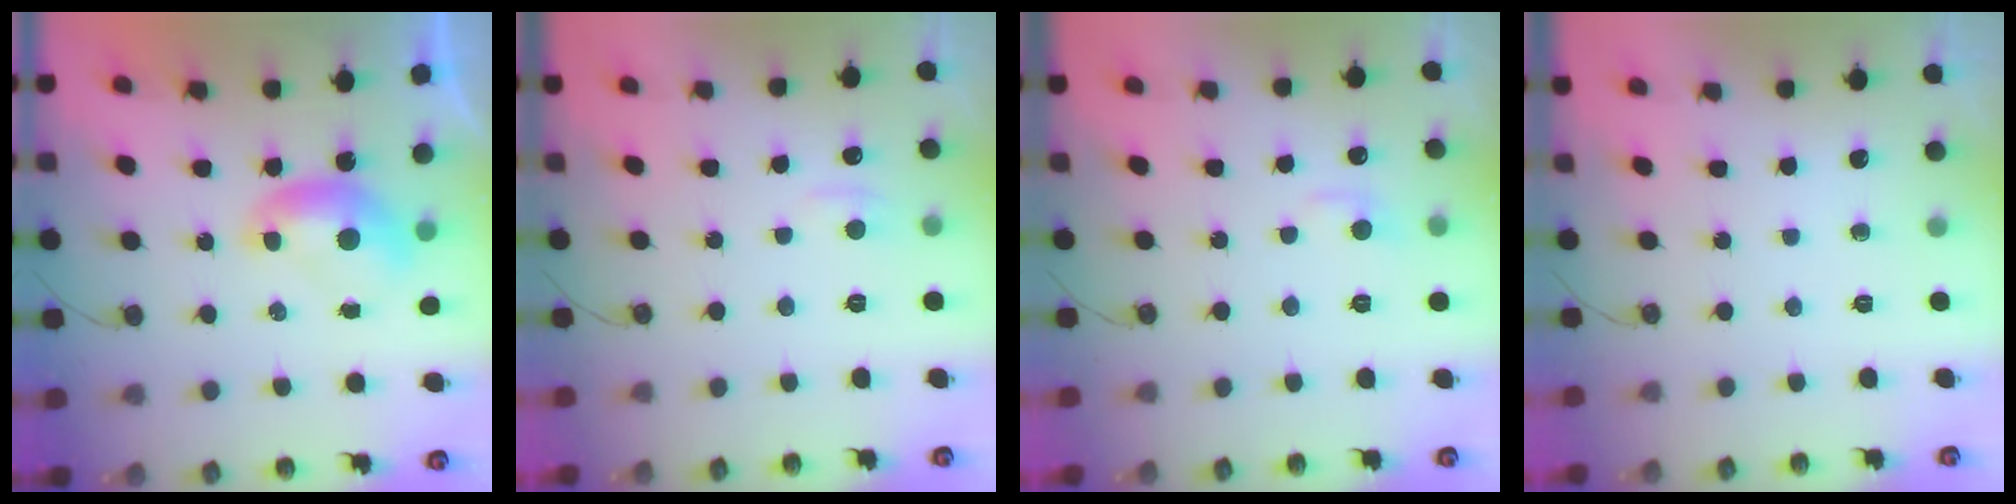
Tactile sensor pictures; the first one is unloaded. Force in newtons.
{"total": 0.6, "press": 0.1, "slide": 0.6}
{"total": 1.1, "press": 0.8, "slide": 0.8}
{"total": 0.0}